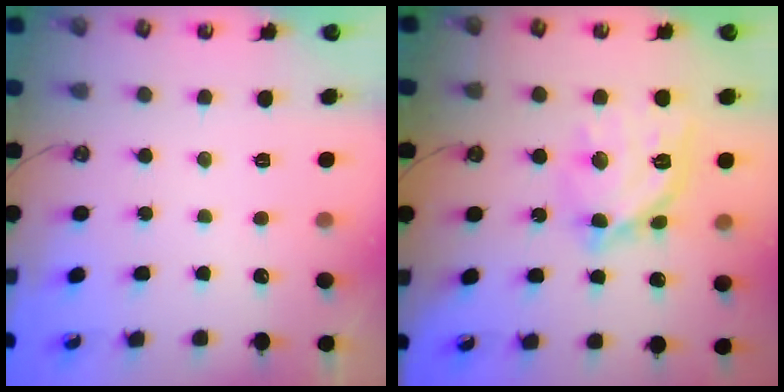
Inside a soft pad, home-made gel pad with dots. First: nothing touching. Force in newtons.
{"total": 14.8, "press": 14.7, "slide": 1.1}